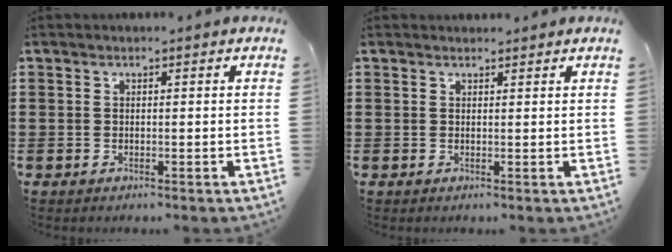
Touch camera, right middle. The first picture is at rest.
{"total": 0.8, "force": [0.8, 0.1, -0.1], "torque": [0.007, -0.004, 0.014]}